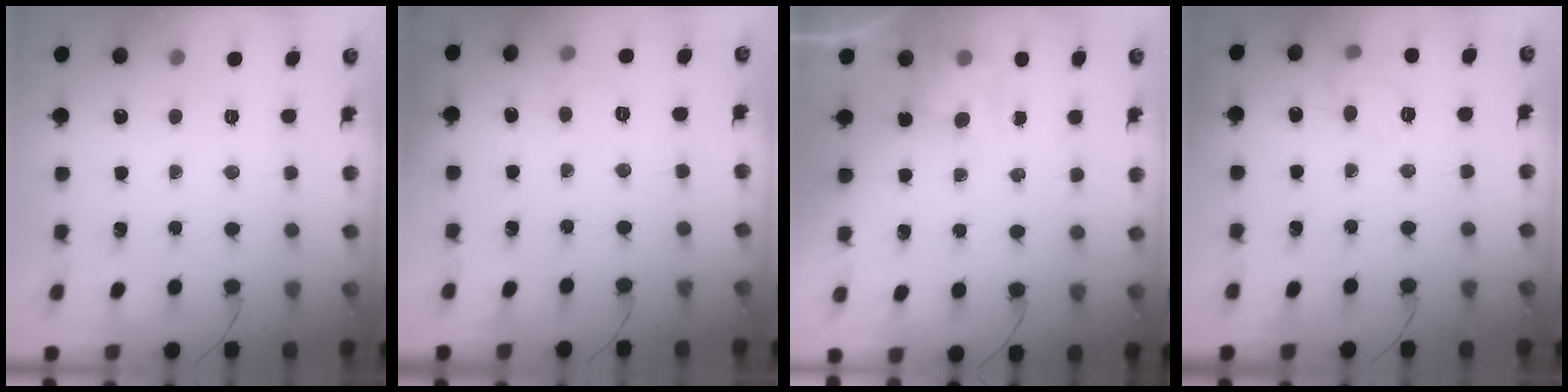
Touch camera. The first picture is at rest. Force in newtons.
{"total": 6.4, "press": 6.2, "slide": 1.4}
{"total": 4.7, "press": 4.6, "slide": 0.7}
{"total": 9.8, "press": 9.7, "slide": 1.2}